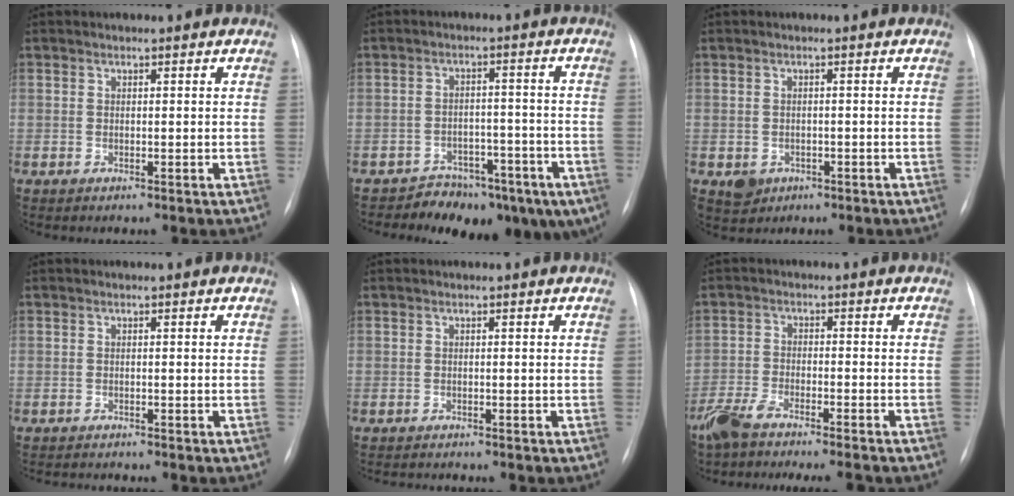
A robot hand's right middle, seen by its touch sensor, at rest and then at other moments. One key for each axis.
{"total": 10.2, "fx": -7.4, "fy": 5.6, "fz": 4.2, "tx": -0.030, "ty": 0.037, "tz": -0.100}
{"total": 2.8, "fx": -1.2, "fy": 2.4, "fz": 0.8, "tx": -0.011, "ty": 0.003, "tz": -0.010}
{"total": 2.5, "fx": -2.4, "fy": 0.3, "fz": 0.5, "tx": -0.002, "ty": -0.008, "tz": -0.033}
{"total": 2.4, "fx": -2.4, "fy": 0.3, "fz": 0.5, "tx": -0.002, "ty": -0.008, "tz": -0.032}
{"total": 10.4, "fx": -9.1, "fy": 0.9, "fz": 4.9, "tx": -0.080, "ty": -0.013, "tz": -0.148}